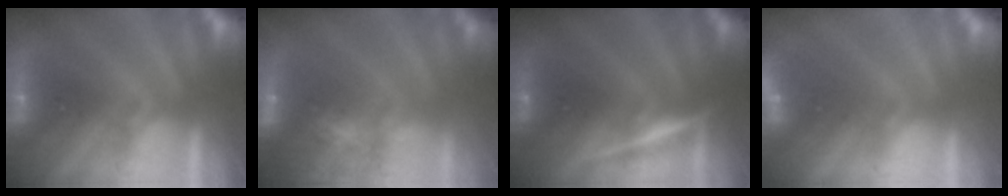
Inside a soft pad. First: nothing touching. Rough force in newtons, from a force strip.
{"total": 10.7}
{"total": 3.8}
{"total": 4.1}